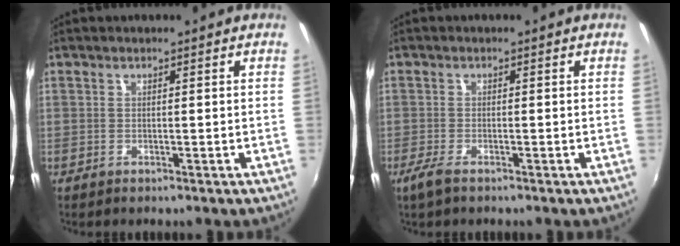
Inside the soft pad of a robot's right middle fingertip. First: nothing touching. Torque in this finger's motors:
{"motor_torque": [0.40, -0.58, 0.01, 0.01]}